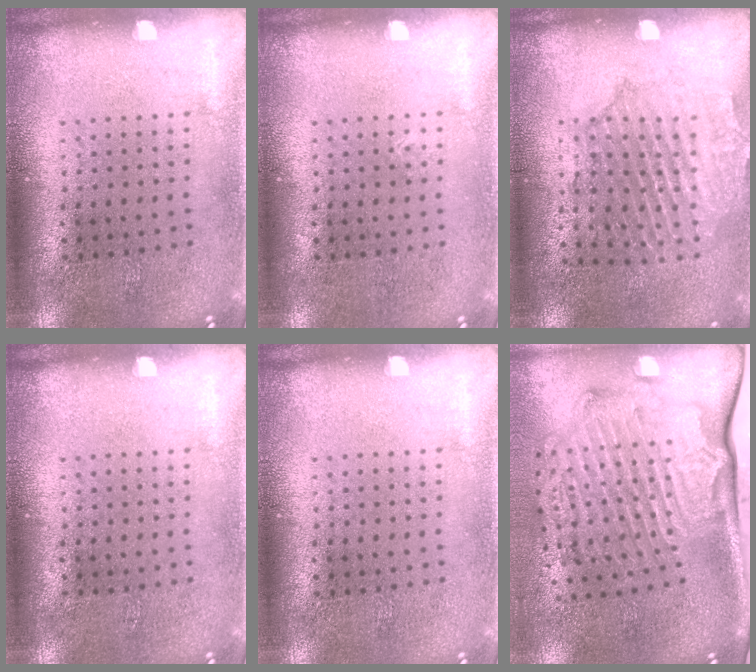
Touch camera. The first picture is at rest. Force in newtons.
{"total": 0.0}
{"total": 1.6, "press": 1.6, "slide": 0.2}
{"total": 0.0}
{"total": 0.0}
{"total": 2.5, "press": 2.2, "slide": 1.2}